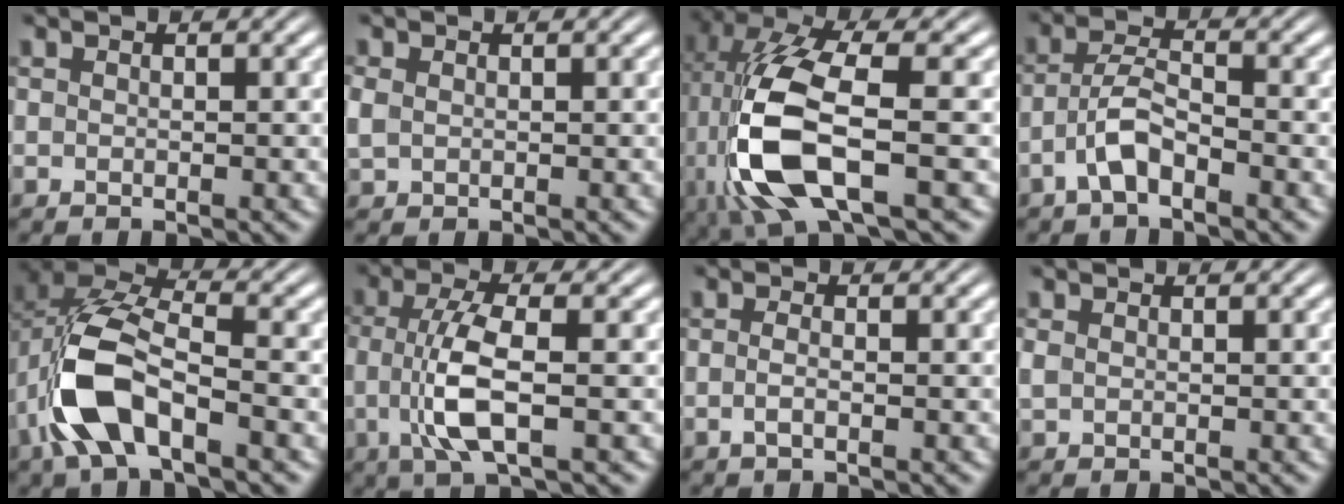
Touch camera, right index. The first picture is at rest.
{"total": 1.3, "force": [0.1, 1.2, 0.6], "torque": [-0.026, -0.009, 0.012]}
{"total": 10.6, "force": [-0.9, 4.8, 9.3], "torque": [-0.227, -0.030, 0.006]}
{"total": 3.6, "force": [-2.2, 1.6, 2.3], "torque": [-0.047, -0.007, -0.039]}
{"total": 10.5, "force": [0.0, 7.2, 7.7], "torque": [-0.194, -0.017, 0.001]}
{"total": 5.3, "force": [-0.6, 1.6, 5.0], "torque": [-0.114, -0.015, -0.001]}
{"total": 1.4, "force": [-1.0, -0.1, 1.0], "torque": [-0.031, -0.015, -0.012]}
{"total": 0.8, "force": [0.0, 0.7, 0.5], "torque": [-0.017, -0.007, 0.008]}